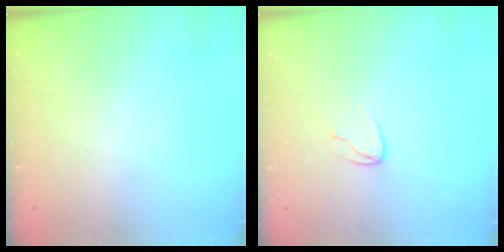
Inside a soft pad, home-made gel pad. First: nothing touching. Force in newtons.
{"total": 4.5, "press": 4.5, "slide": 0.4}